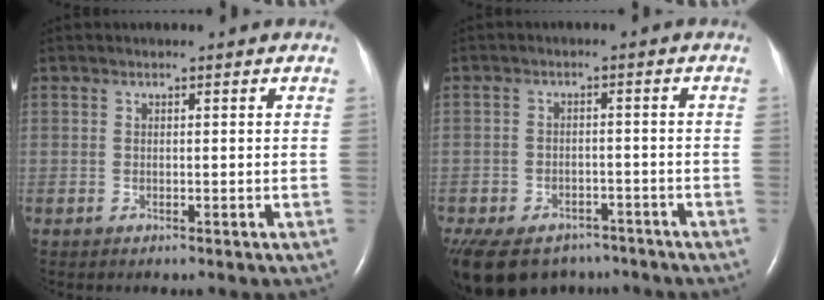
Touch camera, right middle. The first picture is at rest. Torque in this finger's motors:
{"motor_torque": [1.08, -1.06, 0.19, 0.06]}